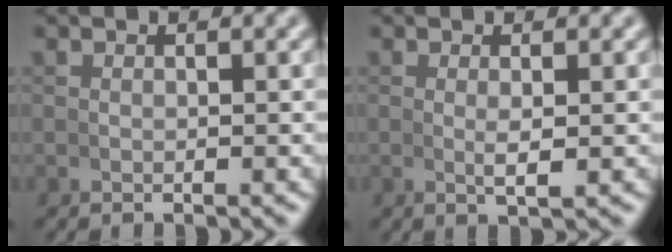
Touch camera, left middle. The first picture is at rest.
{"total": 1.6, "force": [0.1, 0.2, 1.5], "torque": [-0.029, -0.003, 0.004]}